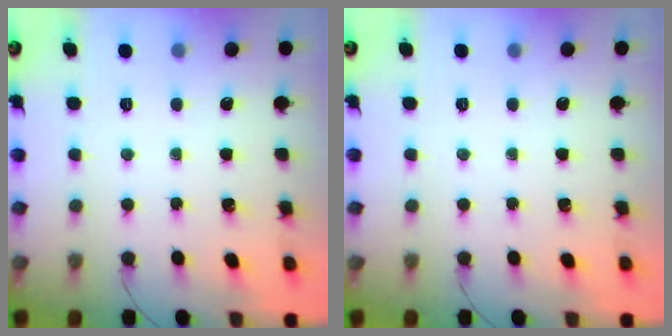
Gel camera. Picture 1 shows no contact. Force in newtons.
{"total": 0.0}